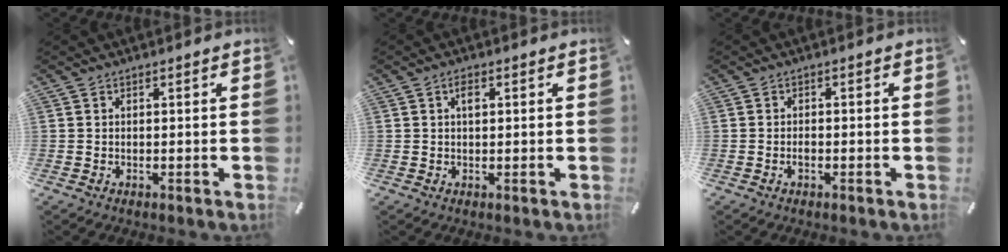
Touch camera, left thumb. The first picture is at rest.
{"total": 1.9, "force": [0.6, 0.9, 1.6], "torque": [-0.025, 0.002, 0.008]}
{"total": 1.4, "force": [-0.7, 0.7, 1.0], "torque": [-0.021, 0.002, -0.013]}